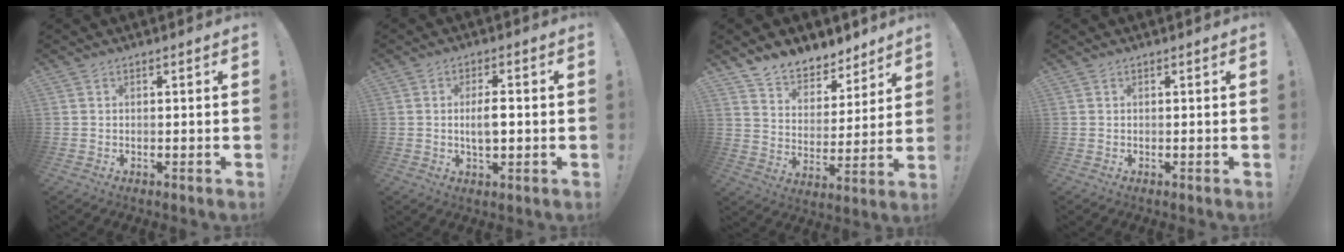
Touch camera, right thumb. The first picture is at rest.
{"total": 5.3, "force": [-0.2, 2.1, 4.8], "torque": [-0.085, -0.002, -0.010]}
{"total": 8.9, "force": [7.8, 4.2, 1.4], "torque": [-0.035, -0.069, 0.150]}
{"total": 0.0}